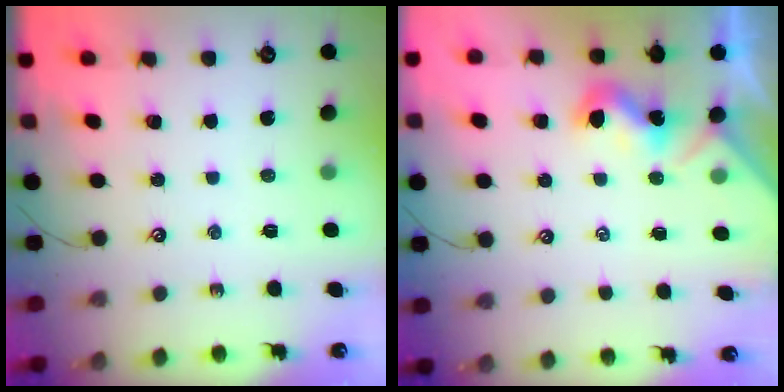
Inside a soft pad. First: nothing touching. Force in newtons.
{"total": 1.3, "press": 1.2, "slide": 0.3}